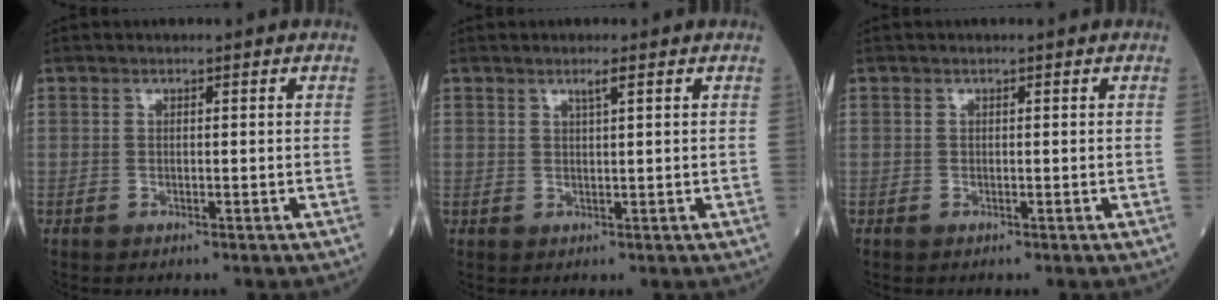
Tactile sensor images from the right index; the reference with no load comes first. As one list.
[{"total": 1.3, "force": [0.8, -0.1, 1.0], "torque": [-0.022, 0.000, 0.019]}, {"total": 0.0}]